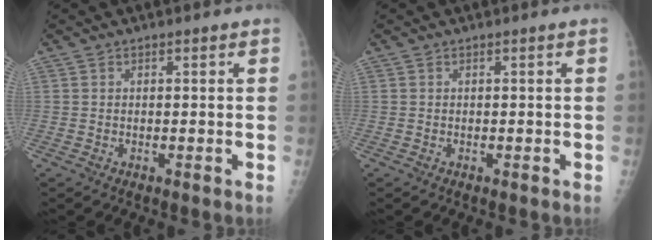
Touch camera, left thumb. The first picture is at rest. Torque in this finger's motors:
{"motor_torque": [0.01, 0.01, 0.00, -0.01, 0.00]}